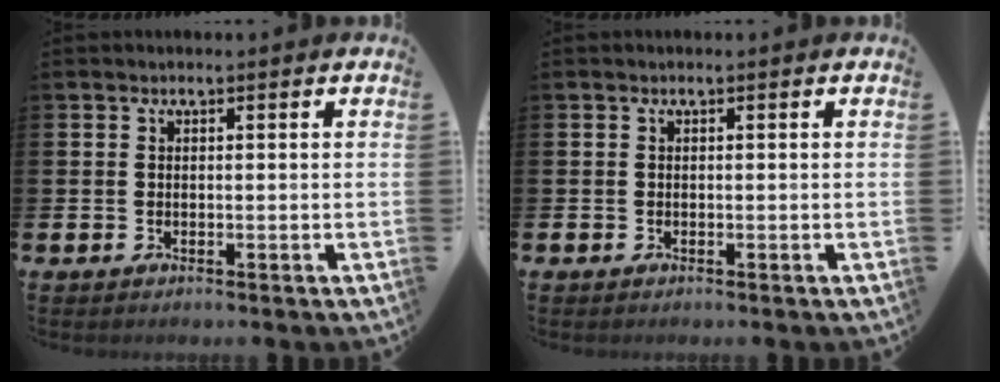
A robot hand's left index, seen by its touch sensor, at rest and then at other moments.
{"total": 0.0}